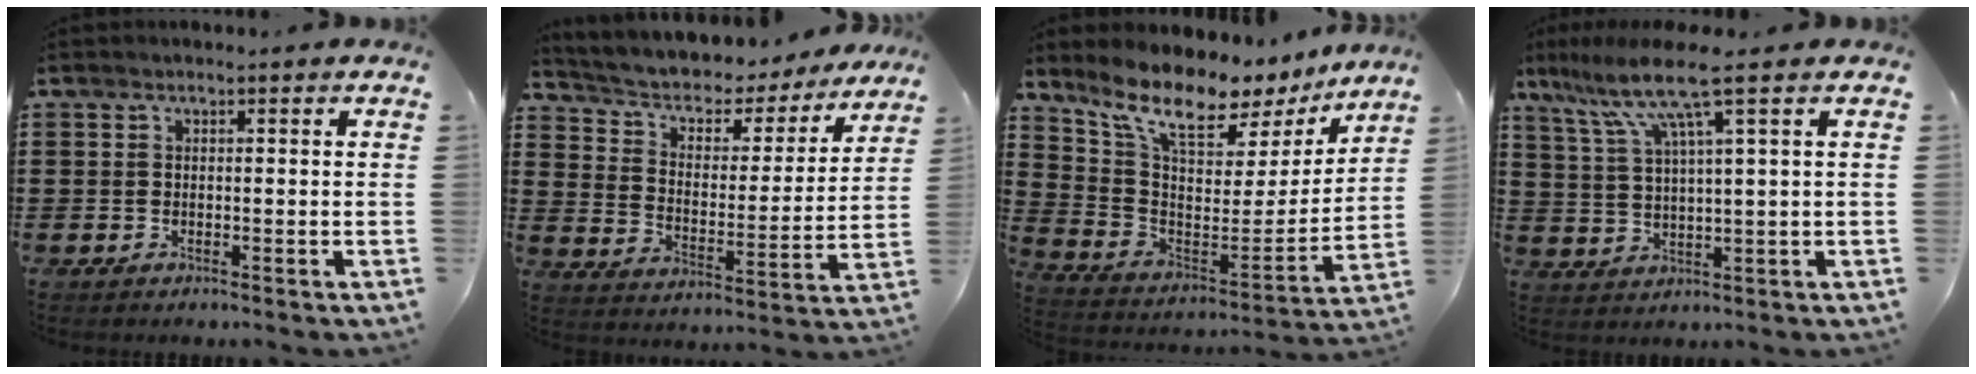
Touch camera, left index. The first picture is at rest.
{"total": 4.0, "force": [2.9, 2.2, 1.6], "torque": [-0.050, -0.022, 0.040]}
{"total": 10.2, "force": [8.5, 3.1, 4.6], "torque": [-0.118, -0.062, 0.144]}
{"total": 8.9, "force": [5.2, 0.3, 7.2], "torque": [-0.164, -0.016, 0.085]}